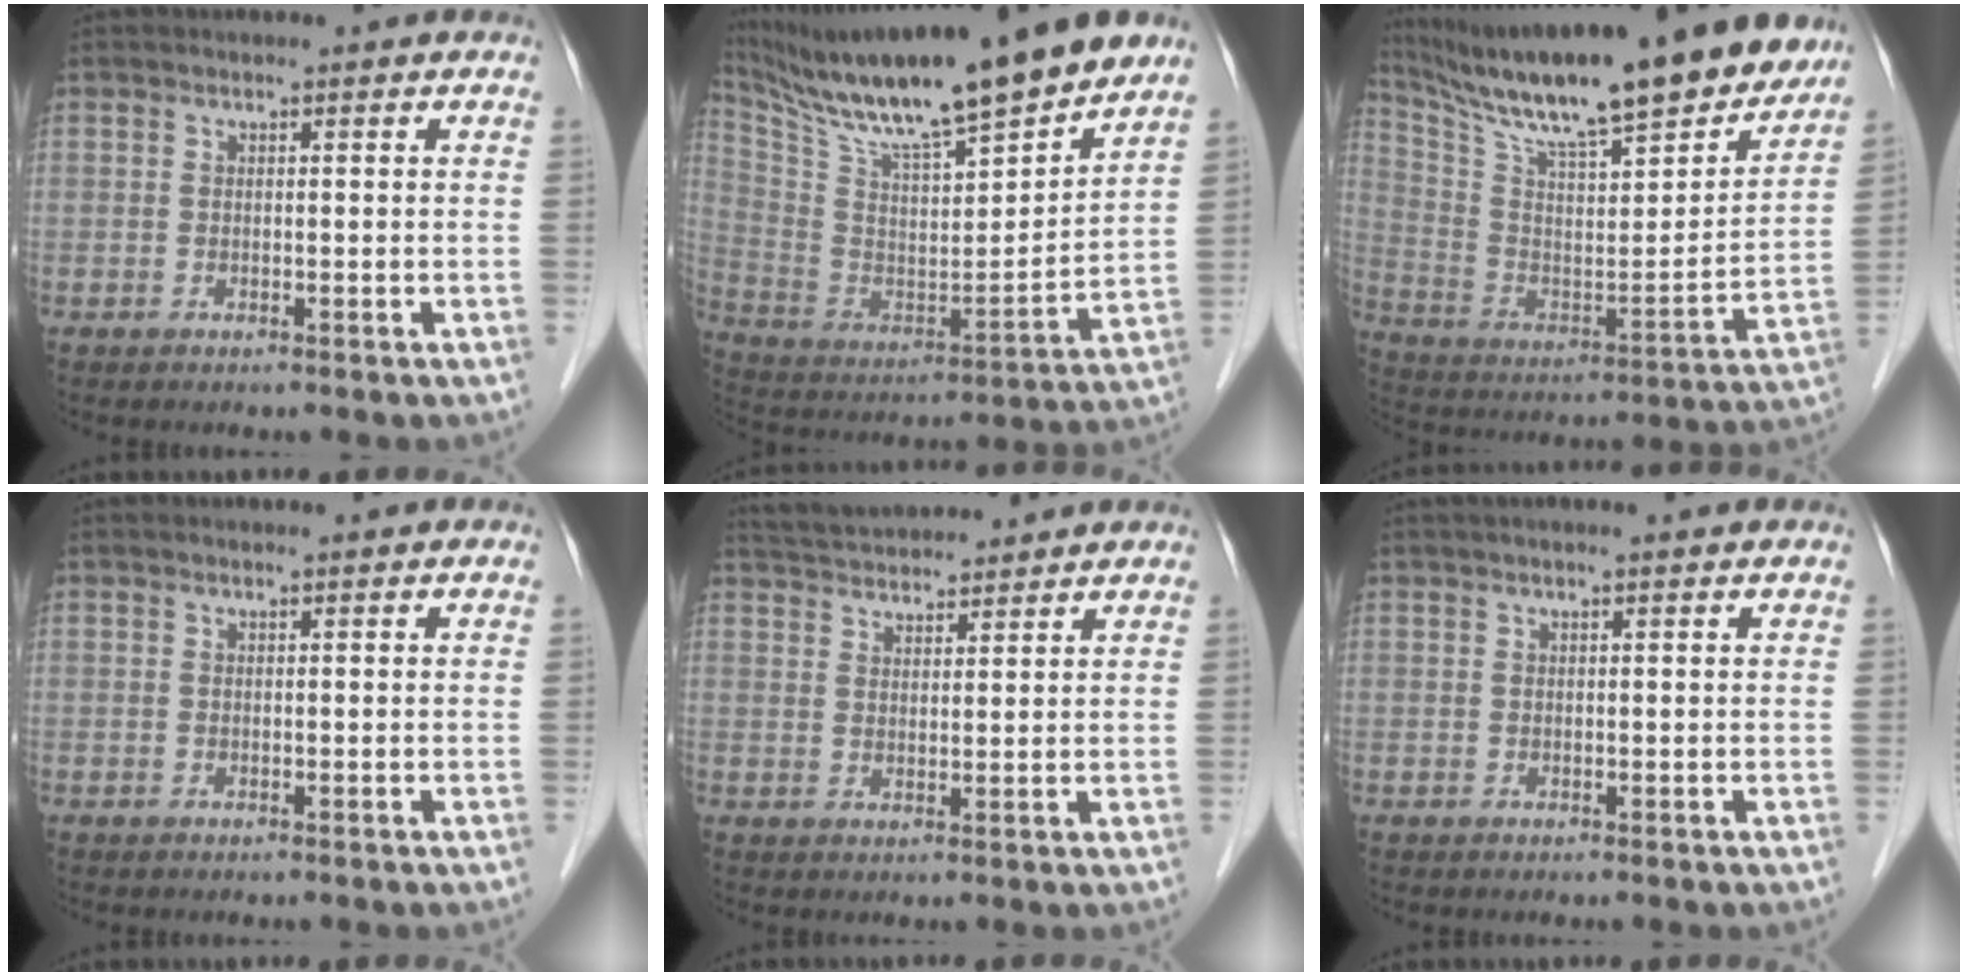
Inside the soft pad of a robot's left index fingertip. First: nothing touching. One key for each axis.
{"total": 23.0, "fx": 19.0, "fy": 1.5, "fz": 12.9, "tx": -0.232, "ty": -0.007, "tz": 0.320}
{"total": 26.4, "fx": 22.1, "fy": 3.6, "fz": 14.0, "tx": -0.249, "ty": -0.026, "tz": 0.336}
{"total": 0.6, "fx": 0.5, "fy": -0.1, "fz": 0.3, "tx": -0.007, "ty": 0.004, "tz": 0.010}
{"total": 8.8, "fx": 8.5, "fy": 0.9, "fz": 2.2, "tx": -0.046, "ty": 0.030, "tz": 0.136}
{"total": 3.2, "fx": 2.6, "fy": -0.1, "fz": 1.8, "tx": -0.021, "ty": 0.023, "tz": 0.035}